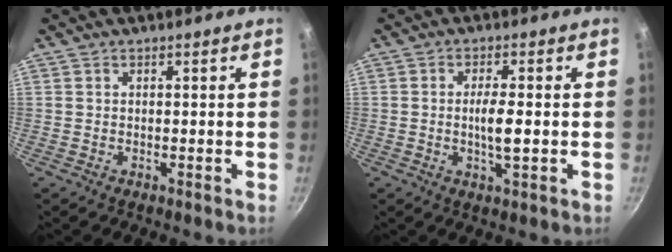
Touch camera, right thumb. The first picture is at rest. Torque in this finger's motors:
{"motor_torque": [1.55, 1.63, 1.19, -1.19, 0.50]}